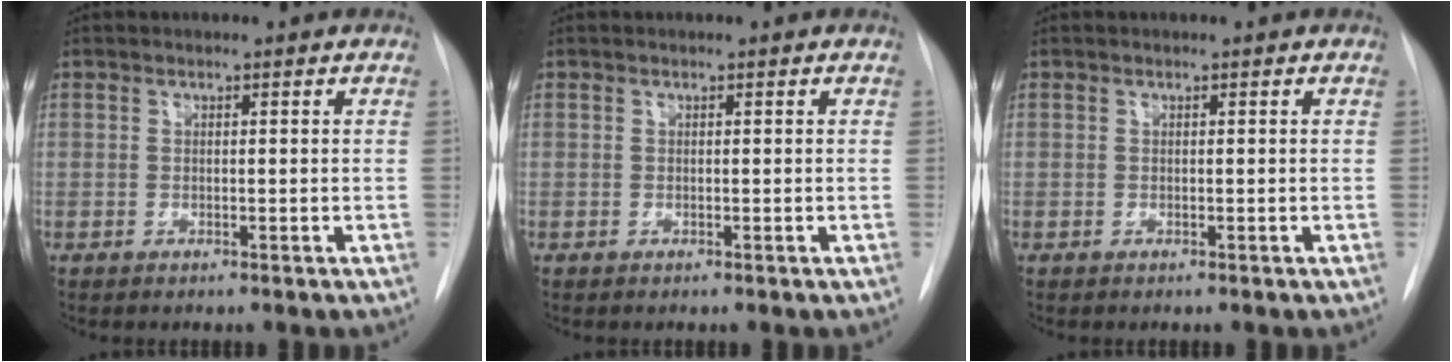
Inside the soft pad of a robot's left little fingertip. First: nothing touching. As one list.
[{"total": 0.0}, {"total": 0.0}]